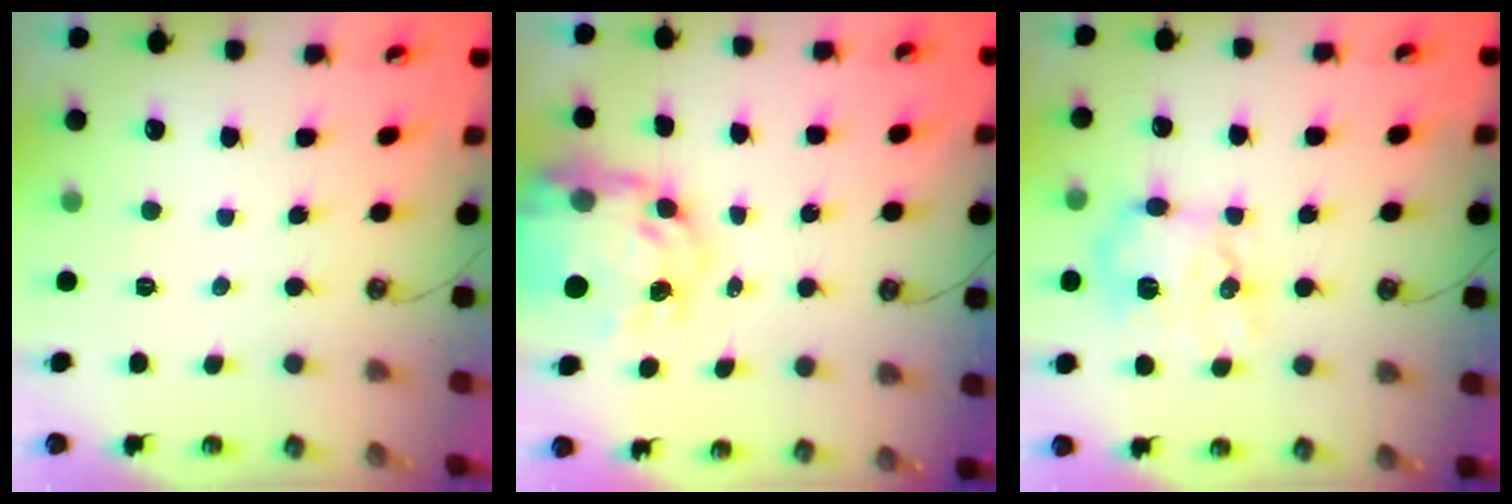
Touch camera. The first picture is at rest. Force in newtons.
{"total": 12.5, "press": 12.4, "slide": 0.9}
{"total": 12.4, "press": 12.4, "slide": 0.6}